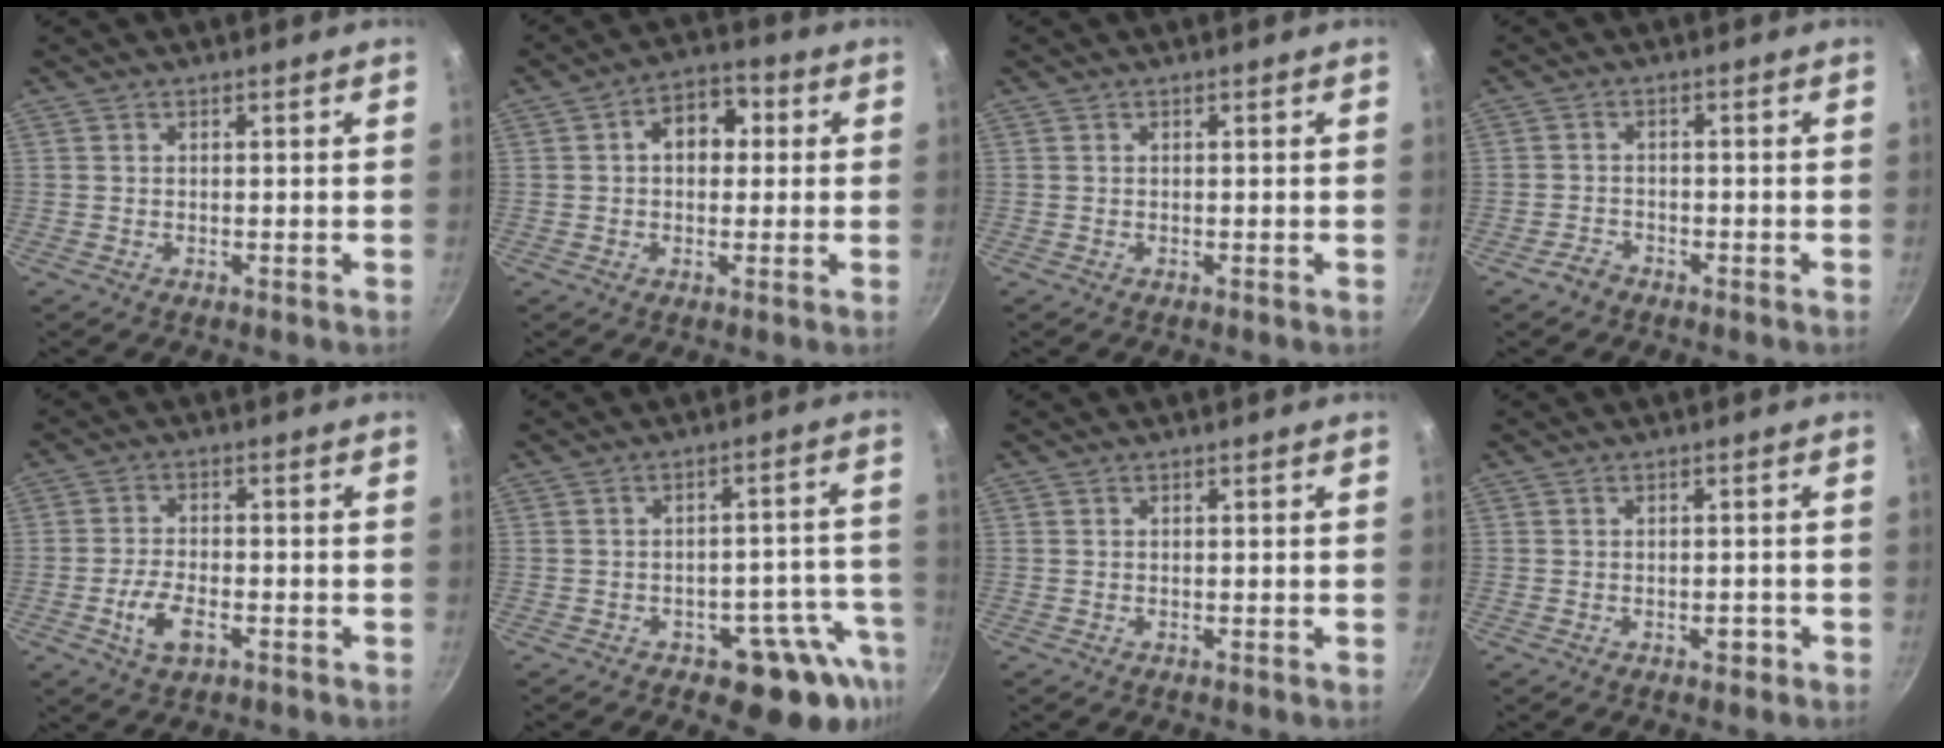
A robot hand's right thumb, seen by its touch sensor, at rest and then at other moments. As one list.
[{"total": 8.2, "force": [1.4, 5.9, 5.6], "torque": [-0.042, 0.019, 0.008]}, {"total": 0.0}, {"total": 2.3, "force": [-1.8, 1.3, 0.6], "torque": [-0.006, 0.023, -0.031]}, {"total": 6.5, "force": [-2.6, 3.2, 5.0], "torque": [-0.094, 0.015, -0.048]}, {"total": 11.3, "force": [-5.9, 6.4, 7.3], "torque": [-0.024, 0.051, -0.067]}, {"total": 0.0}, {"total": 1.6, "force": [-0.8, 1.0, 1.0], "torque": [-0.006, 0.011, -0.008]}]